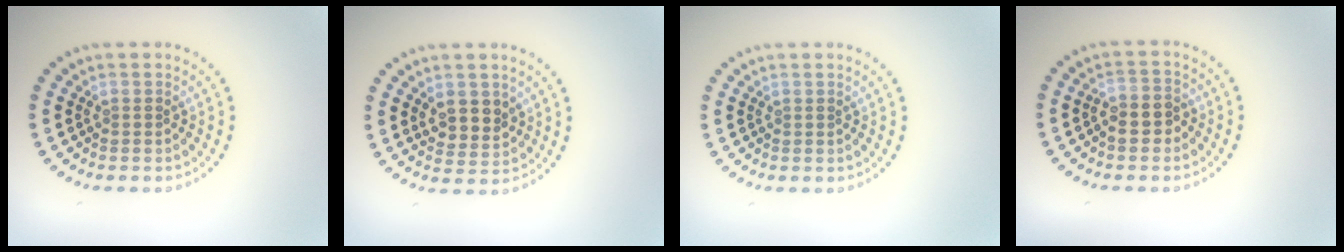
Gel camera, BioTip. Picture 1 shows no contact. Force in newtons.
{"total": 2.7, "press": 2.5, "slide": 1.0}
{"total": 0.0}
{"total": 2.6, "press": 2.4, "slide": 0.8}